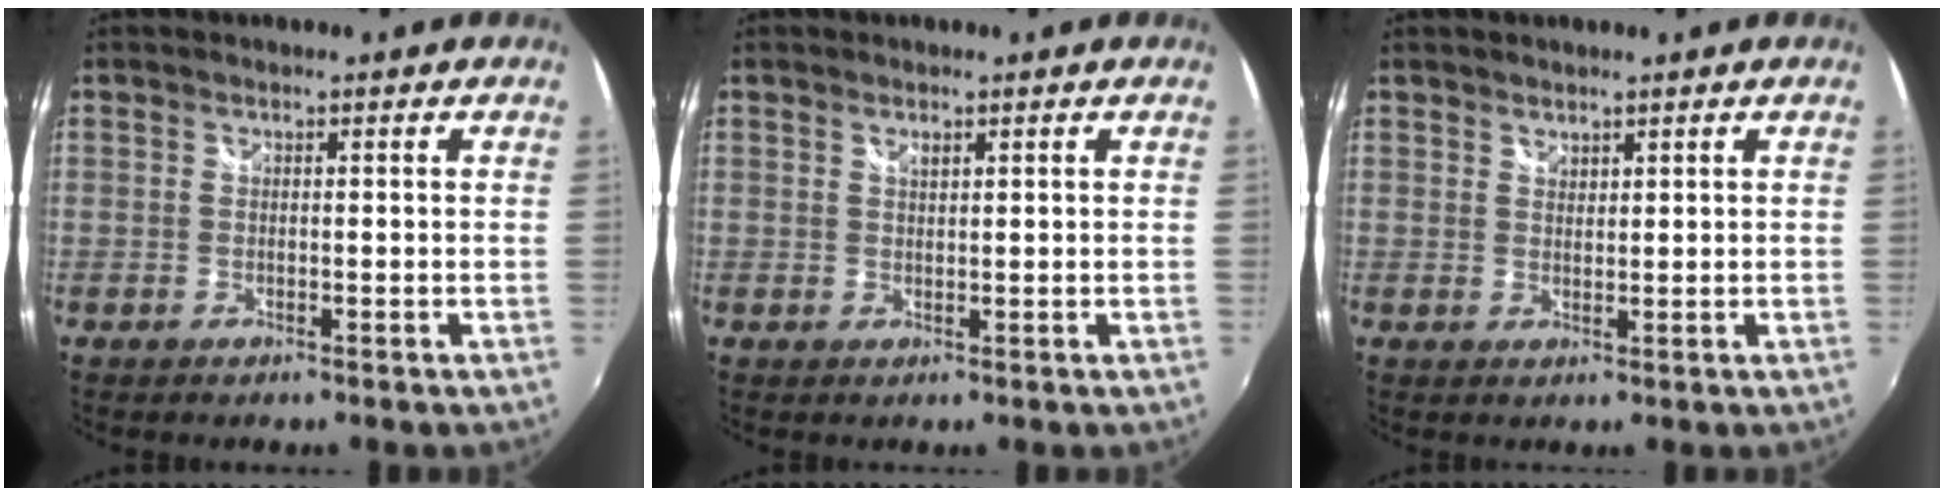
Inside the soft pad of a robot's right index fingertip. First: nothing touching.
{"total": 0.9, "force": [0.7, 0.4, 0.5], "torque": [-0.006, 0.001, 0.012]}
{"total": 1.4, "force": [1.3, 0.5, 0.0], "torque": [0.004, 0.001, 0.023]}